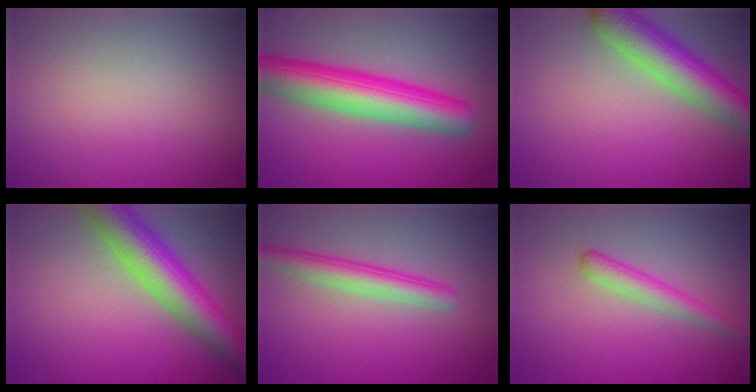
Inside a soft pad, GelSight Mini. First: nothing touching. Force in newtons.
{"total": 8.4, "press": 8.4, "slide": 0.3}
{"total": 6.5, "press": 6.5, "slide": 0.3}
{"total": 8.6, "press": 8.6, "slide": 0.4}
{"total": 3.6, "press": 3.6, "slide": 0.0}
{"total": 2.4, "press": 2.3, "slide": 0.1}